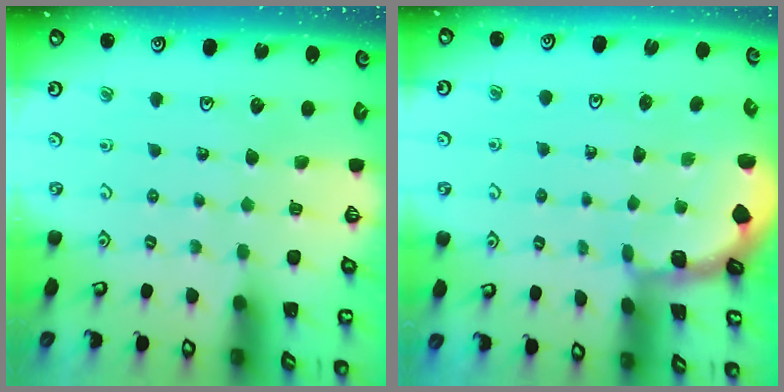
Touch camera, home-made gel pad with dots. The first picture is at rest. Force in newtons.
{"total": 1.6, "press": 1.5, "slide": 0.3}